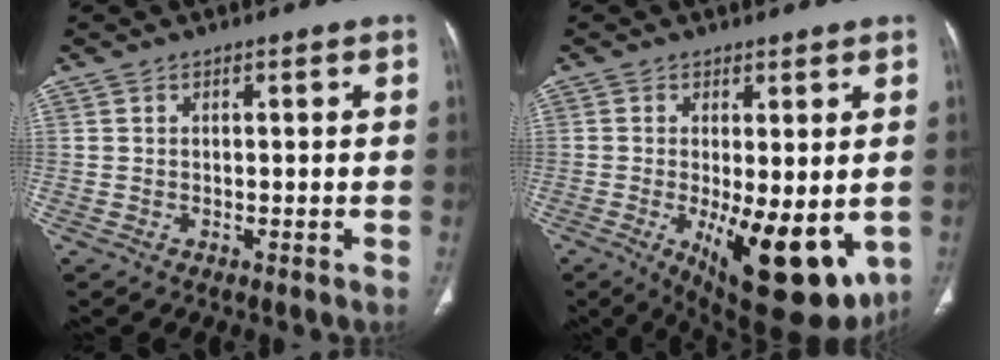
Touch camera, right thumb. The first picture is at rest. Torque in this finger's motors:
{"motor_torque": [2.28, 2.19, 0.16, 0.00, 0.42]}